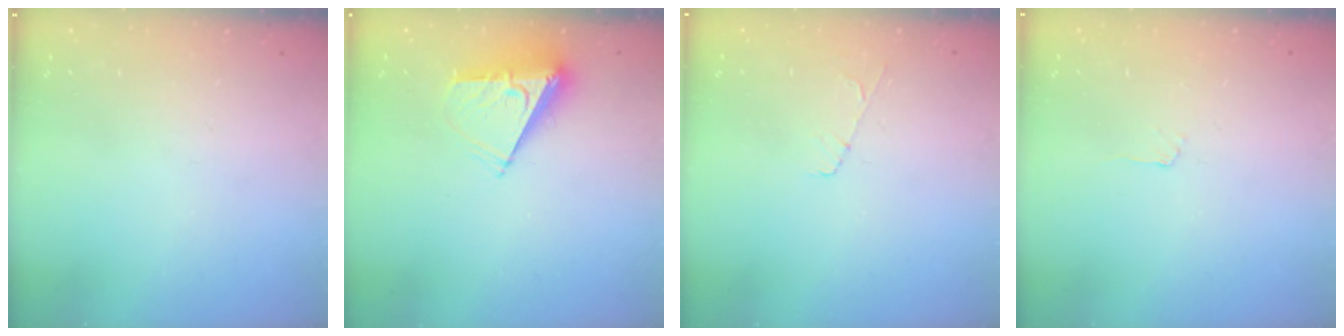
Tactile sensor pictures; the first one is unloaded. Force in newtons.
{"total": 7.7, "press": 7.7, "slide": 0.7}
{"total": 3.9, "press": 3.9, "slide": 0.5}
{"total": 2.5, "press": 2.5, "slide": 0.3}